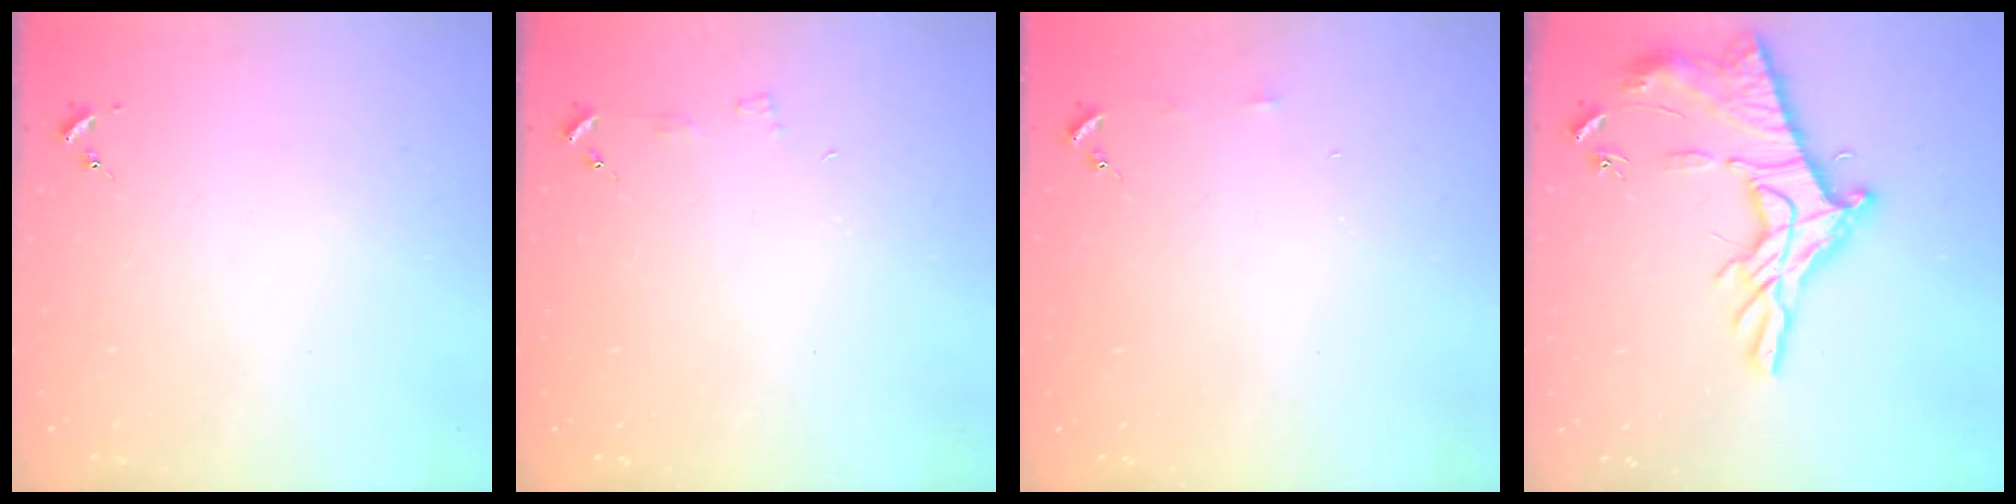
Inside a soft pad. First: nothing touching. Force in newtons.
{"total": 3.1, "press": 3.1, "slide": 0.3}
{"total": 3.4, "press": 3.3, "slide": 0.4}
{"total": 19.7, "press": 19.6, "slide": 1.5}